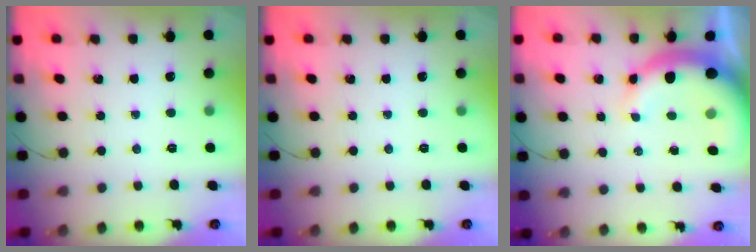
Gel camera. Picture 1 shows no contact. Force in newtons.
{"total": 0.0}
{"total": 11.2, "press": 11.0, "slide": 2.0}